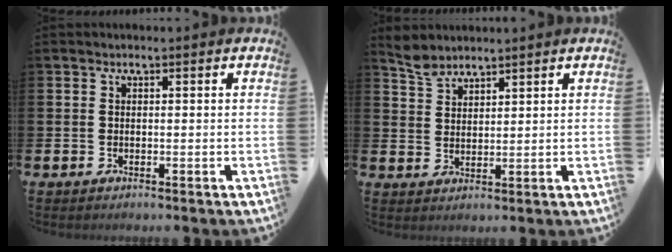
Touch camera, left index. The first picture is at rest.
{"total": 3.9, "force": [3.8, 1.0, 0.5], "torque": [-0.020, -0.016, 0.070]}